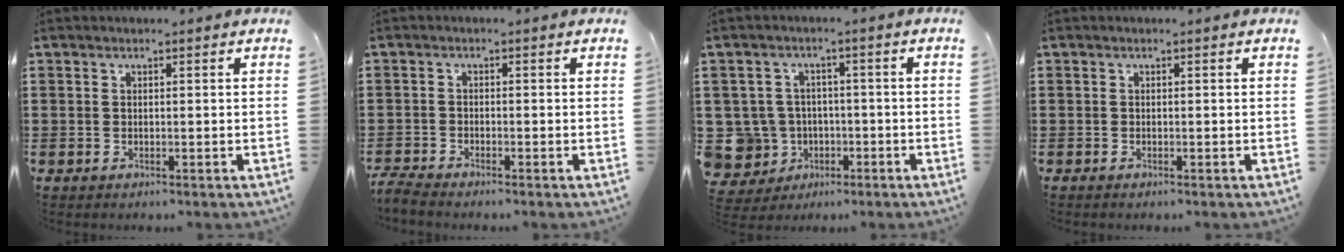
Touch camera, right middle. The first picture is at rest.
{"total": 1.9, "force": [-1.9, 0.0, 0.5], "torque": [-0.017, -0.002, -0.040]}
{"total": 6.7, "force": [-1.3, 6.3, 1.8], "torque": [-0.089, -0.001, -0.025]}
{"total": 0.0}